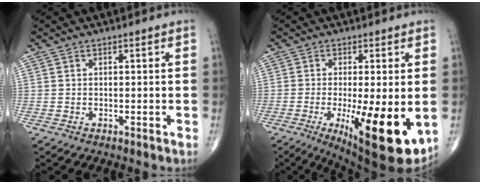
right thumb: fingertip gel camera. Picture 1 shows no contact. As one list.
[{"total": 15.3, "force": [-3.5, 4.1, 14.4], "torque": [-0.201, -0.028, -0.039]}]